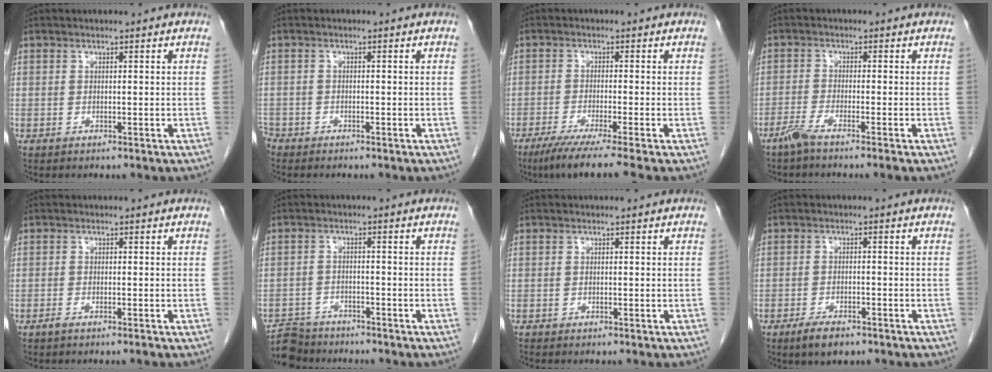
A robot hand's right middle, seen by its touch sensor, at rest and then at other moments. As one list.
[{"total": 2.4, "force": [-2.1, 1.2, 0.3], "torque": [-0.013, 0.000, -0.040]}, {"total": 7.4, "force": [-5.7, -1.3, 4.6], "torque": [-0.067, -0.024, -0.095]}, {"total": 3.3, "force": [-2.5, -0.5, 2.0], "torque": [-0.046, -0.006, -0.055]}, {"total": 1.2, "force": [-1.0, -0.1, 0.7], "torque": [-0.012, -0.001, -0.018]}, {"total": 5.8, "force": [-5.5, 2.0, -0.1], "torque": [0.002, -0.007, -0.096]}, {"total": 0.0}, {"total": 4.0, "force": [-2.9, 1.4, 2.4], "torque": [-0.047, -0.003, -0.044]}]